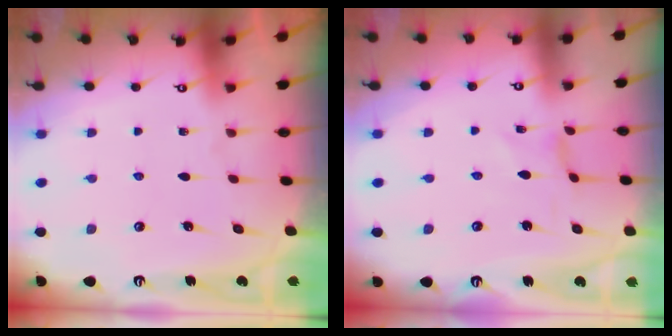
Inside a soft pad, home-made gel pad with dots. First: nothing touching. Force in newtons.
{"total": 0.0}